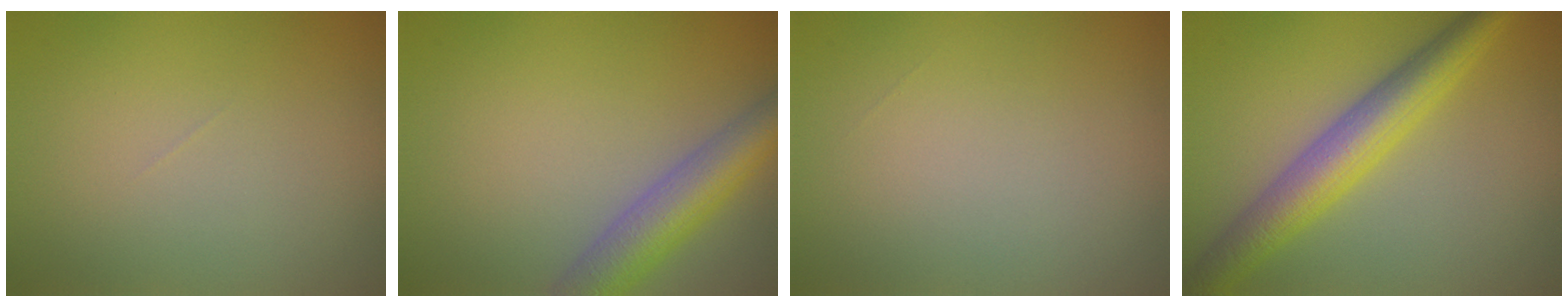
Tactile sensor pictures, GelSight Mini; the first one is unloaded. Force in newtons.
{"total": 5.3, "press": 5.3, "slide": 0.1}
{"total": 0.0}
{"total": 6.1, "press": 6.1, "slide": 0.2}